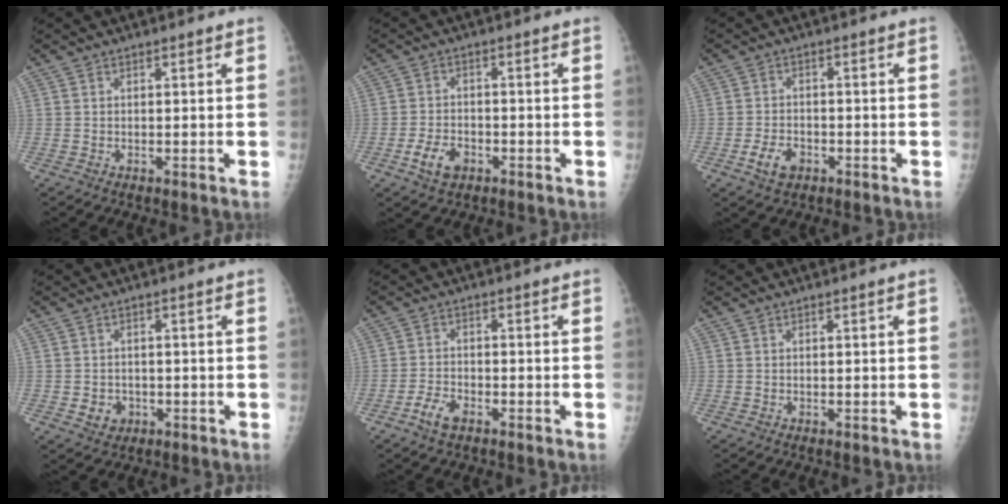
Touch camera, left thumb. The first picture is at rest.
{"total": 5.4, "force": [-2.6, 3.5, 3.2], "torque": [-0.054, 0.013, -0.044]}
{"total": 4.7, "force": [-2.3, 3.0, 2.7], "torque": [-0.044, 0.011, -0.038]}
{"total": 3.4, "force": [-0.9, 3.0, 1.3], "torque": [-0.007, 0.004, -0.006]}
{"total": 4.1, "force": [-2.6, 2.0, 2.4], "torque": [-0.047, 0.013, -0.048]}
{"total": 0.0}